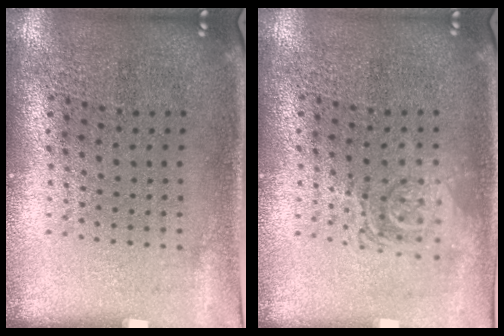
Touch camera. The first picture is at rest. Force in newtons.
{"total": 1.2, "press": 1.2, "slide": 0.2}